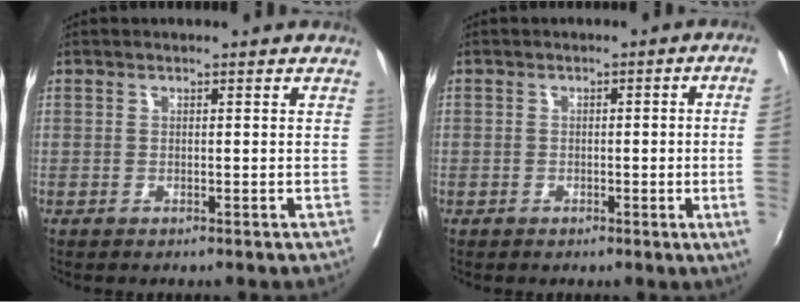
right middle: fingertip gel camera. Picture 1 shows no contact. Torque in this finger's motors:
{"motor_torque": [1.18, -0.96, -0.12, -0.21]}